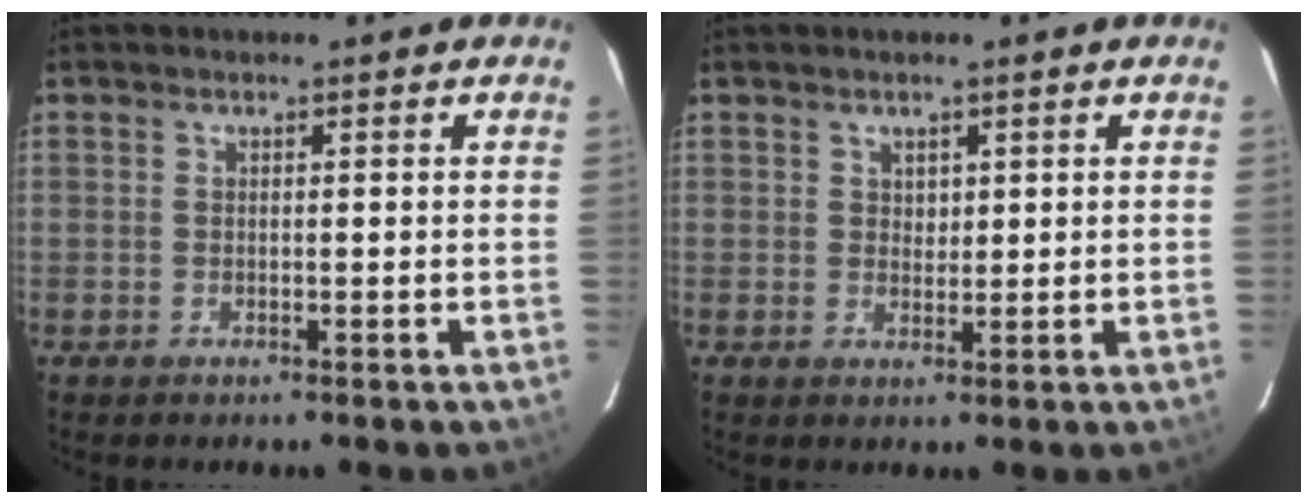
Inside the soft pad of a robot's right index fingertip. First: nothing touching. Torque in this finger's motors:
{"motor_torque": [-0.23, 0.11, -0.11, -0.01]}